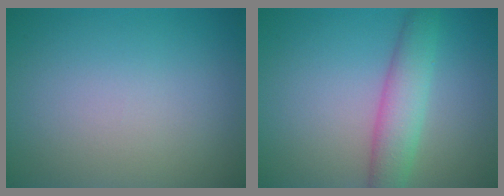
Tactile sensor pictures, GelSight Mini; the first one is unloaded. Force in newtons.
{"total": 4.1, "press": 4.1, "slide": 0.1}